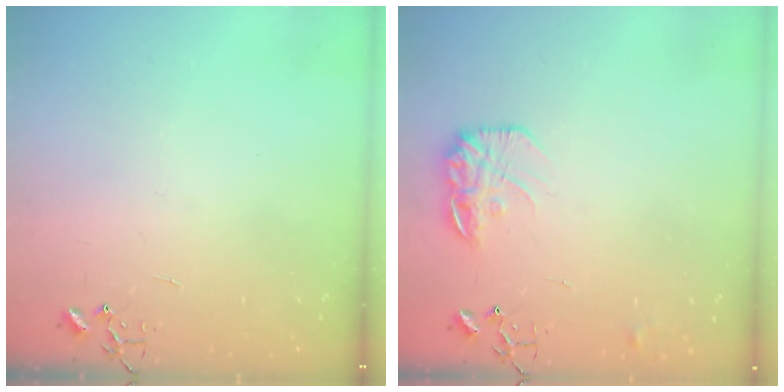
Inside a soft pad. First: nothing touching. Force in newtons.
{"total": 12.7, "press": 12.7, "slide": 0.6}